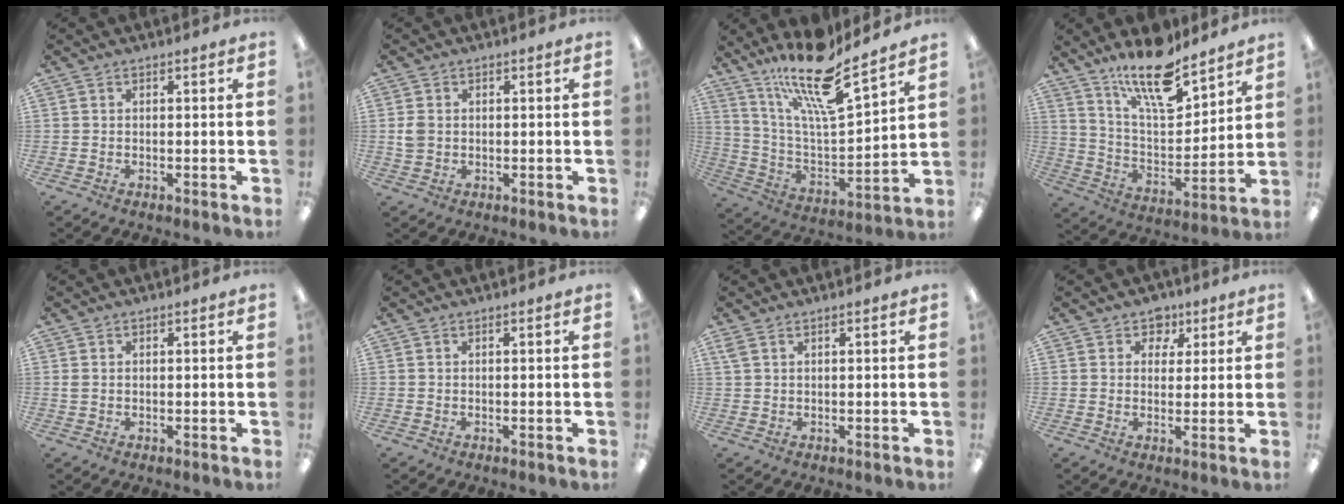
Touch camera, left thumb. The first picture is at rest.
{"total": 3.0, "force": [0.2, 2.5, 1.7], "torque": [-0.025, 0.003, 0.003]}
{"total": 18.9, "force": [14.8, 4.1, 11.0], "torque": [-0.200, -0.097, 0.250]}
{"total": 17.8, "force": [13.4, 5.7, 10.1], "torque": [-0.173, -0.083, 0.228]}
{"total": 1.5, "force": [0.3, 0.9, 1.1], "torque": [-0.024, 0.004, 0.004]}
{"total": 0.0}
{"total": 1.8, "force": [1.0, 0.9, 1.2], "torque": [-0.029, 0.002, 0.018]}
{"total": 5.5, "force": [3.3, 4.1, 1.6], "torque": [-0.016, -0.013, 0.057]}